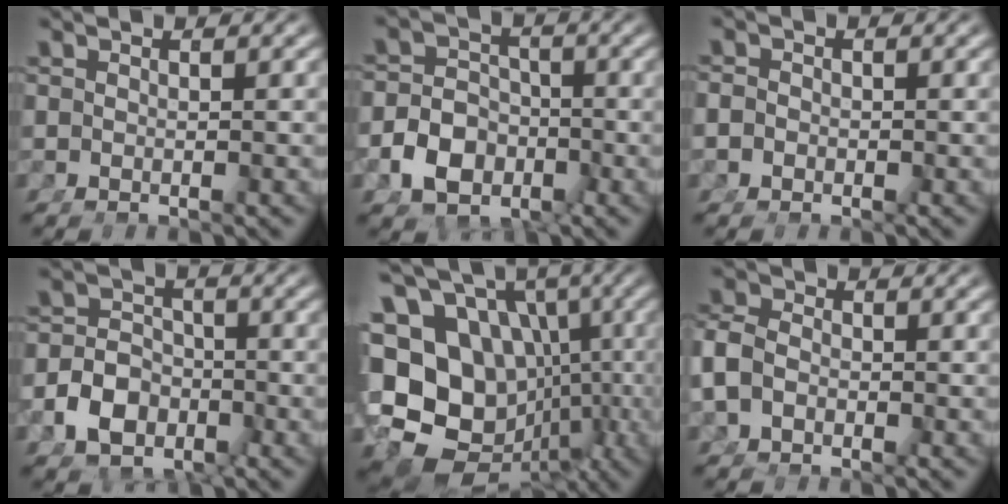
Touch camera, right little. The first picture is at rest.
{"total": 6.8, "force": [-2.9, 5.5, 2.7], "torque": [-0.047, -0.019, -0.049]}
{"total": 1.5, "force": [-0.9, 1.1, 0.5], "torque": [-0.016, -0.011, -0.013]}
{"total": 5.7, "force": [-2.6, 4.5, 2.3], "torque": [-0.038, -0.016, -0.043]}
{"total": 22.5, "force": [-3.3, 18.3, 12.6], "torque": [-0.249, -0.087, -0.037]}
{"total": 3.2, "force": [-0.8, 2.5, 1.8], "torque": [-0.053, -0.014, -0.008]}